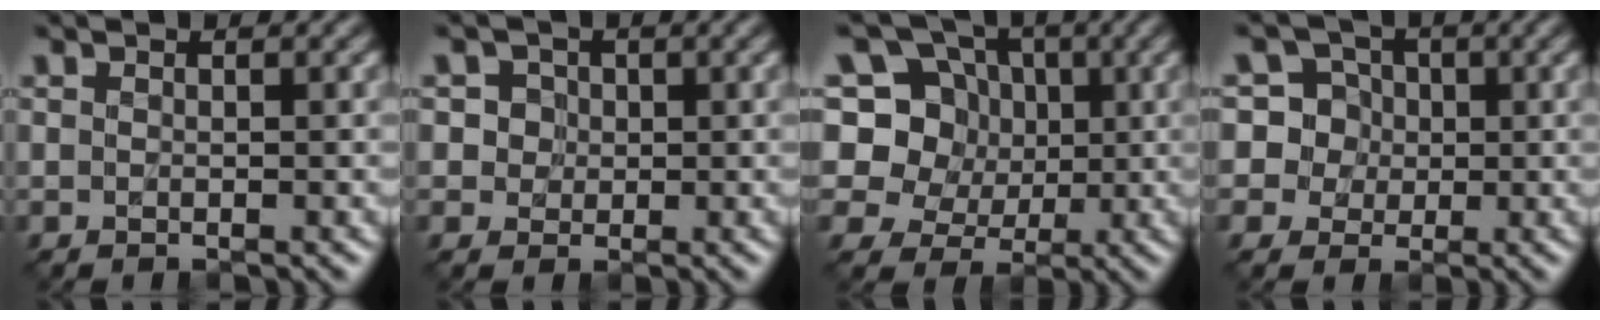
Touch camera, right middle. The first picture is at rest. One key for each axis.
{"total": 2.9, "fx": 1.0, "fy": 2.6, "fz": 1.1, "tx": -0.008, "ty": 0.010, "tz": 0.010}
{"total": 8.6, "fx": 2.8, "fy": 7.3, "fz": 3.5, "tx": -0.071, "ty": 0.019, "tz": 0.030}
{"total": 7.3, "fx": 1.5, "fy": 7.0, "fz": 1.6, "tx": -0.040, "ty": 0.040, "tz": 0.014}